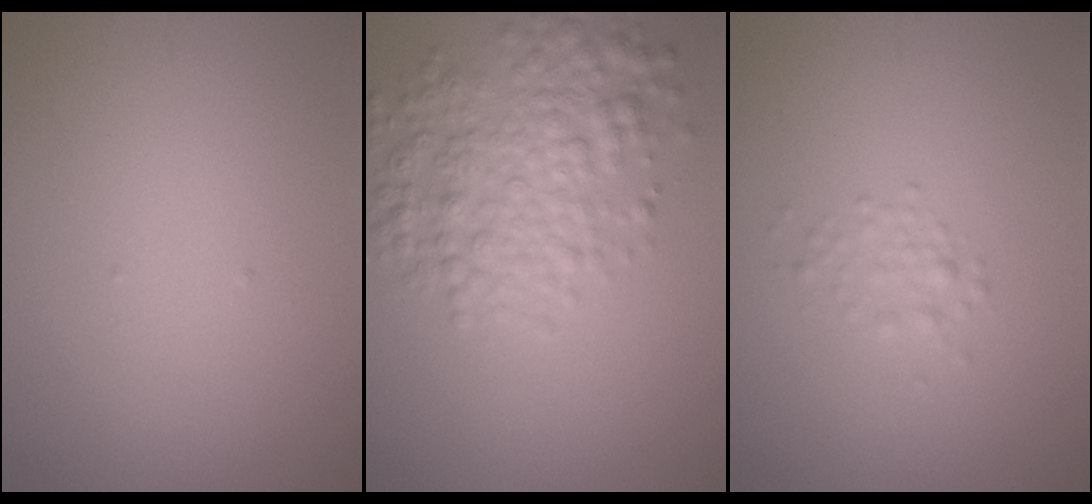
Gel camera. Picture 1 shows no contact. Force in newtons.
{"total": 5.5, "press": 5.5, "slide": 0.1}
{"total": 1.2, "press": 1.2, "slide": 0.1}